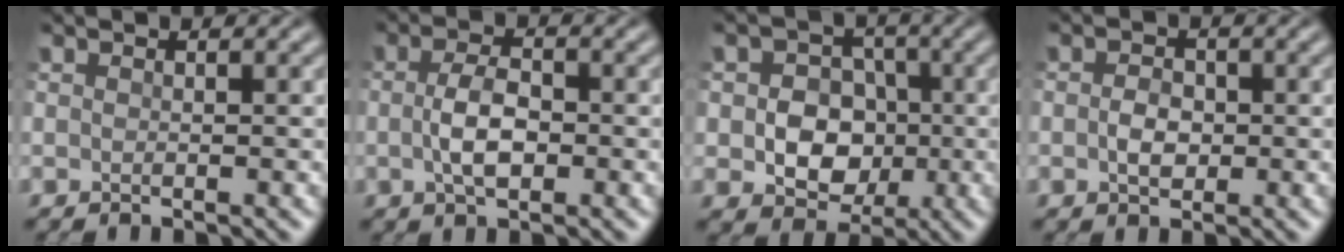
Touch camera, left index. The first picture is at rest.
{"total": 3.5, "force": [-0.3, 1.7, 3.0], "torque": [-0.062, 0.001, -0.008]}
{"total": 6.3, "force": [-0.6, 5.3, 3.4], "torque": [-0.031, 0.001, -0.021]}
{"total": 2.2, "force": [-0.2, 1.5, 1.5], "torque": [-0.030, 0.000, -0.007]}